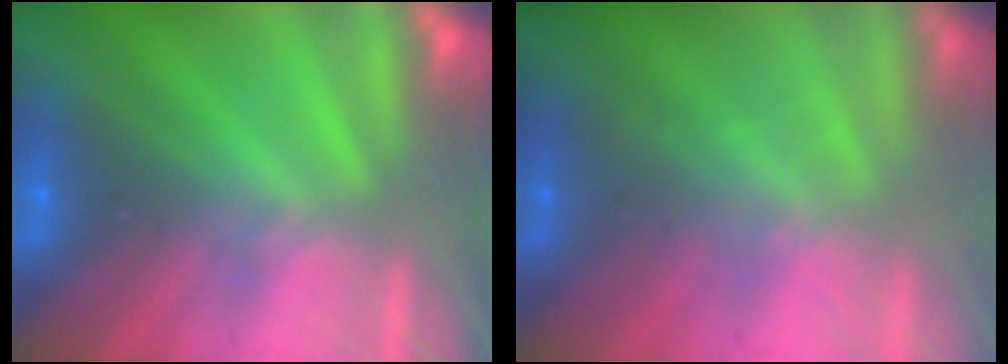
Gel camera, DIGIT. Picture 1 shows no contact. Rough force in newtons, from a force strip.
{"total": 1.4}